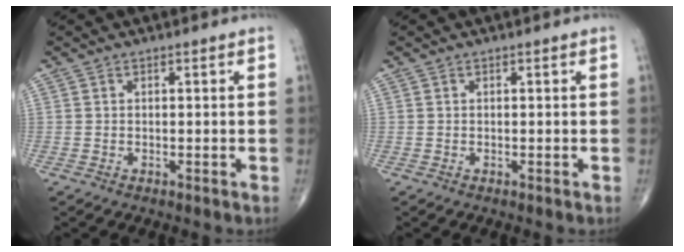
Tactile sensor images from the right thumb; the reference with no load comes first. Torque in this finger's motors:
{"motor_torque": [-0.42, -0.20, 0.28, 0.14, -0.04]}